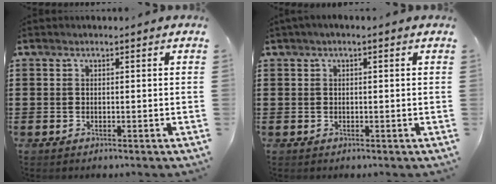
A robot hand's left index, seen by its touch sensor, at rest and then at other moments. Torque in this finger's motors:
{"motor_torque": [2.14, 0.00, 0.68, 0.13]}